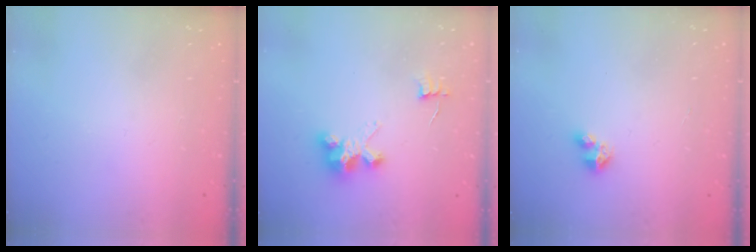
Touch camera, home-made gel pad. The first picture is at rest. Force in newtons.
{"total": 5.0, "press": 5.0, "slide": 0.3}
{"total": 4.6, "press": 4.6, "slide": 0.5}